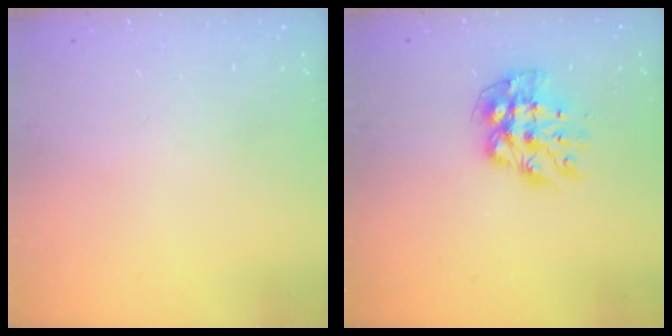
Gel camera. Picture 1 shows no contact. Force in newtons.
{"total": 10.6, "press": 10.5, "slide": 1.0}